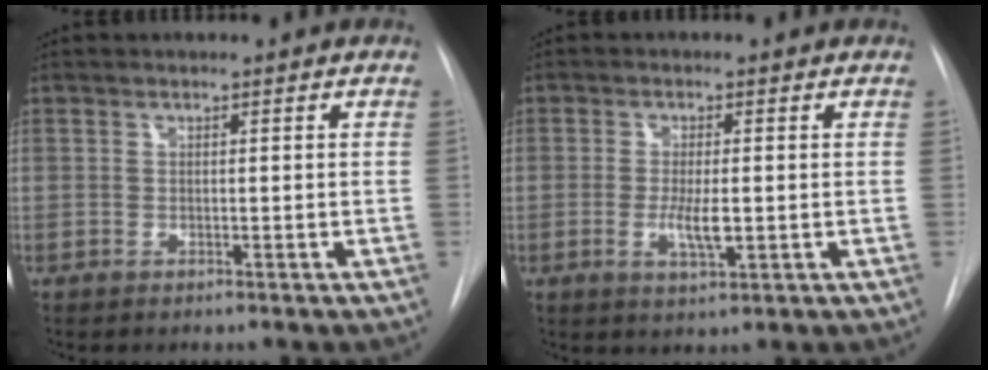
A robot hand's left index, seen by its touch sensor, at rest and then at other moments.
{"total": 4.0, "force": [-0.5, 1.0, 3.8], "torque": [-0.071, -0.005, -0.006]}